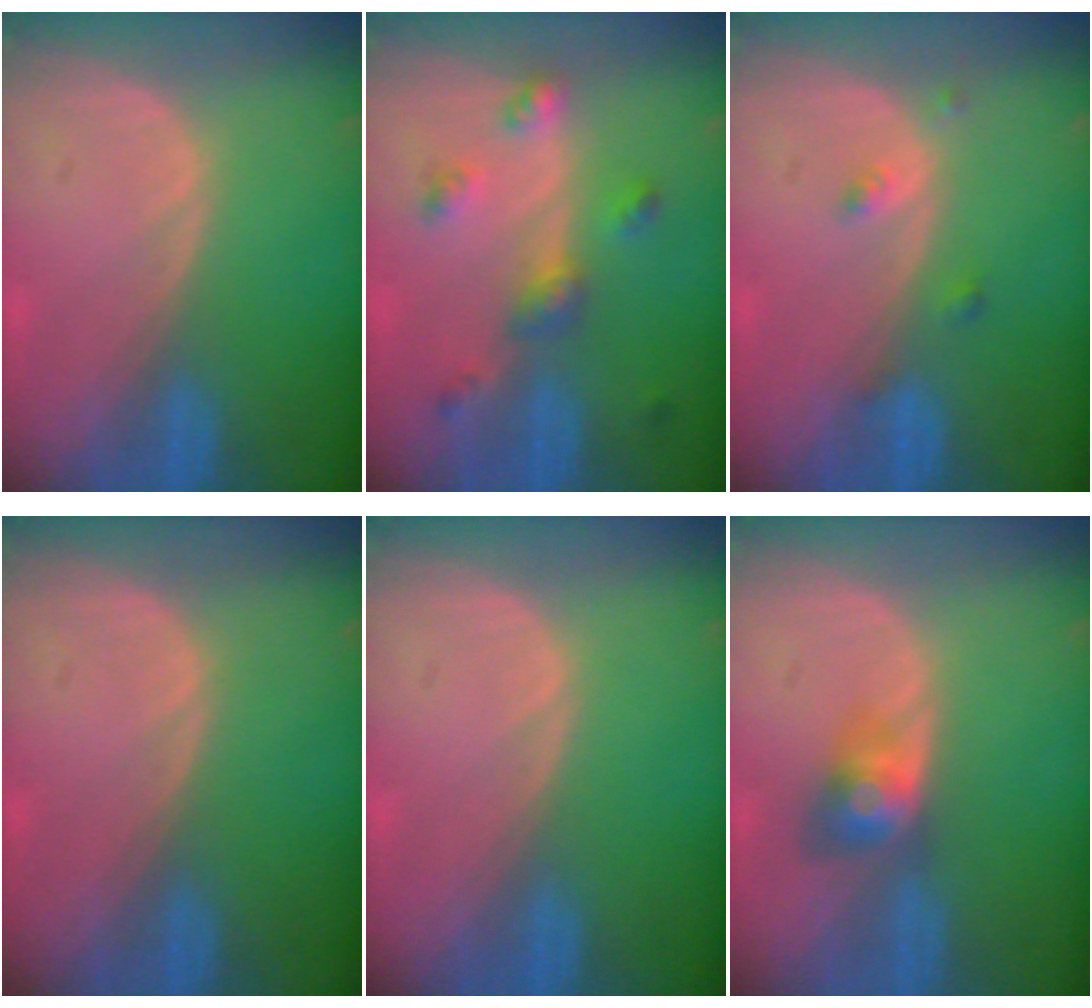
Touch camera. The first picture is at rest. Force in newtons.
{"total": 5.0, "press": 4.9, "slide": 0.6}
{"total": 1.8, "press": 1.8, "slide": 0.1}
{"total": 0.0}
{"total": 0.0}
{"total": 3.5, "press": 3.5, "slide": 0.2}